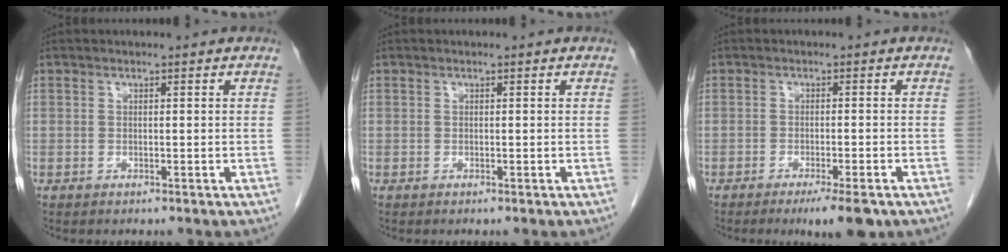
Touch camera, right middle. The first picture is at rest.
{"total": 0.0}
{"total": 5.4, "force": [-3.6, 0.6, 4.0], "torque": [-0.053, -0.012, -0.051]}